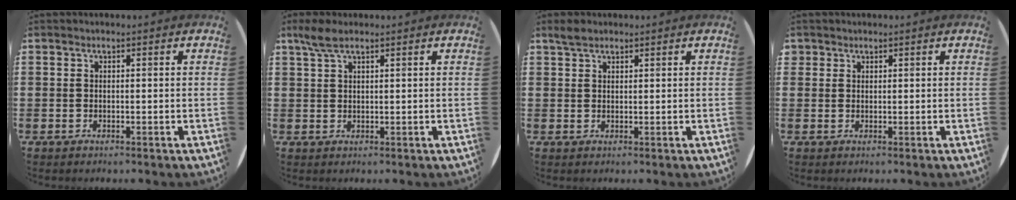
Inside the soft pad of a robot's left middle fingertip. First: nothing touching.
{"total": 2.8, "force": [2.0, 0.7, 1.8], "torque": [-0.040, 0.004, 0.037]}
{"total": 1.9, "force": [1.7, 0.7, 0.6], "torque": [-0.007, 0.002, 0.031]}
{"total": 1.0, "force": [0.8, 0.5, 0.0], "torque": [-0.002, 0.002, 0.018]}